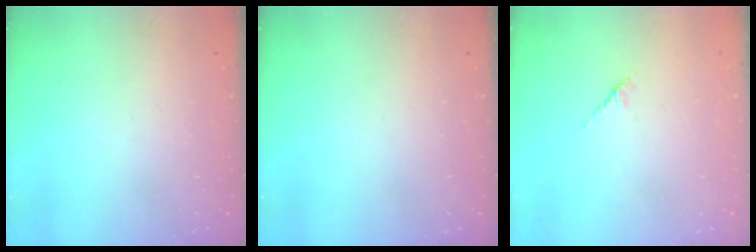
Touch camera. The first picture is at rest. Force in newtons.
{"total": 0.0}
{"total": 2.6, "press": 2.4, "slide": 0.7}